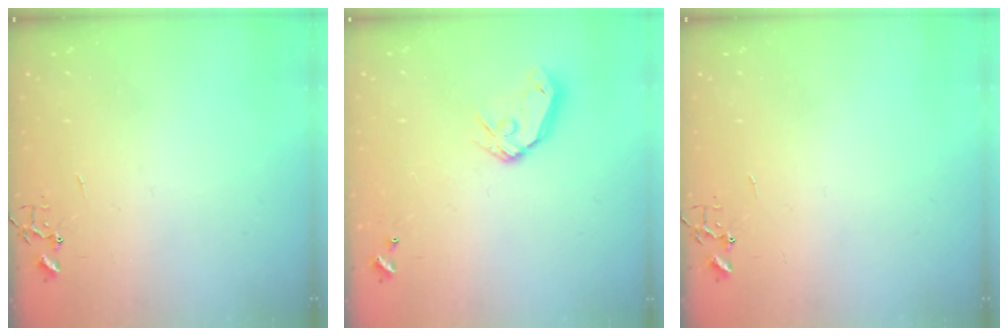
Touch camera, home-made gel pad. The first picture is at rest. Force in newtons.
{"total": 10.4, "press": 10.2, "slide": 1.6}
{"total": 0.0}